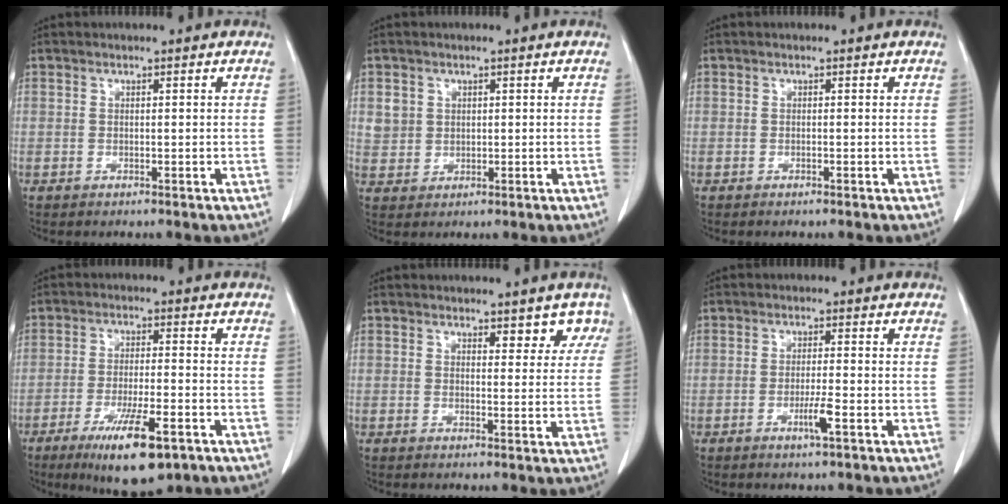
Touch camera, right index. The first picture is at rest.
{"total": 3.2, "force": [1.1, 2.9, 0.6], "torque": [-0.005, 0.001, 0.026]}
{"total": 0.0}
{"total": 11.1, "force": [-6.3, 2.1, 8.9], "torque": [-0.153, -0.022, -0.096]}
{"total": 4.2, "force": [3.1, 2.2, 1.7], "torque": [0.005, -0.004, 0.029]}
{"total": 3.2, "force": [-1.4, -0.2, 2.9], "torque": [-0.055, -0.006, -0.027]}